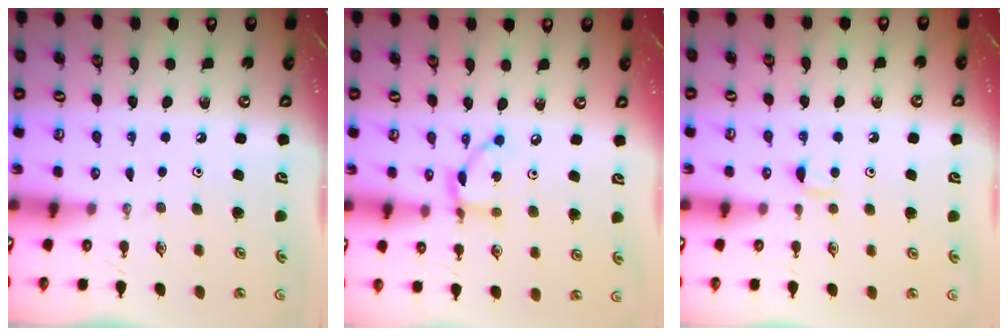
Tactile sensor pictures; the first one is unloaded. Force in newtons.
{"total": 7.1, "press": 7.1, "slide": 0.3}
{"total": 3.9, "press": 3.9, "slide": 0.6}